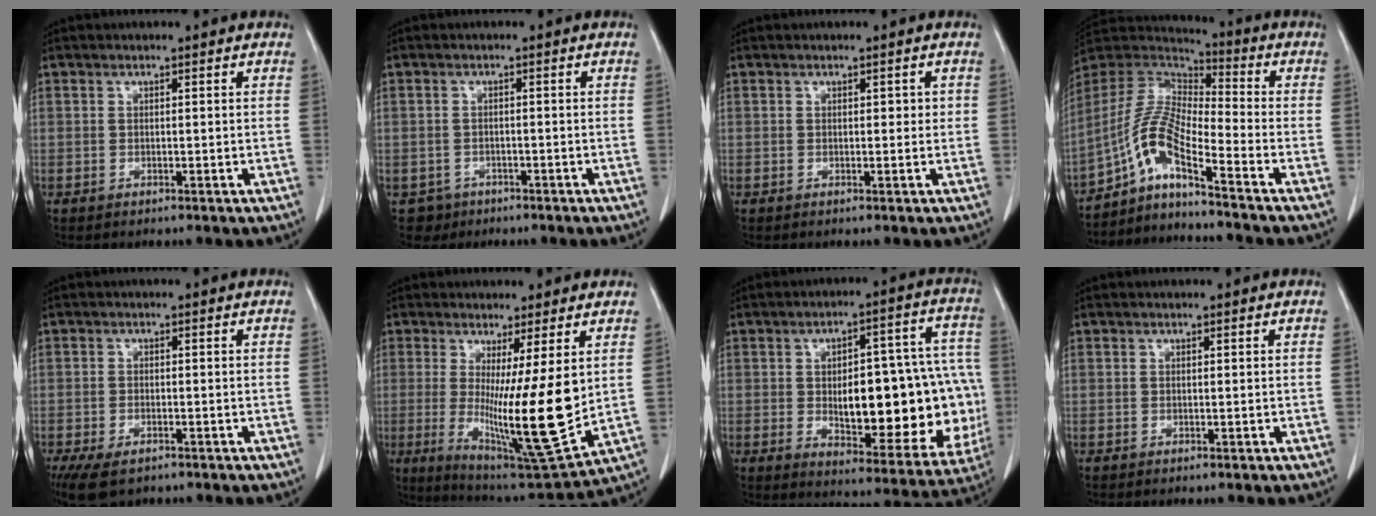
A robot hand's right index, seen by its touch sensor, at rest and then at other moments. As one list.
[{"total": 3.3, "force": [-1.6, 2.9, -0.3], "torque": [0.009, 0.011, -0.023]}, {"total": 1.4, "force": [0.3, 0.8, 1.1], "torque": [-0.013, 0.003, 0.005]}, {"total": 9.8, "force": [-6.3, 0.7, 7.5], "torque": [-0.170, 0.012, -0.123]}, {"total": 6.8, "force": [-4.6, 3.2, 3.8], "torque": [-0.071, -0.011, -0.071]}, {"total": 15.6, "force": [0.4, 0.6, 15.6], "torque": [-0.273, -0.046, 0.015]}, {"total": 23.3, "force": [-2.0, 8.4, 21.7], "torque": [-0.226, 0.033, 0.003]}, {"total": 0.0}]